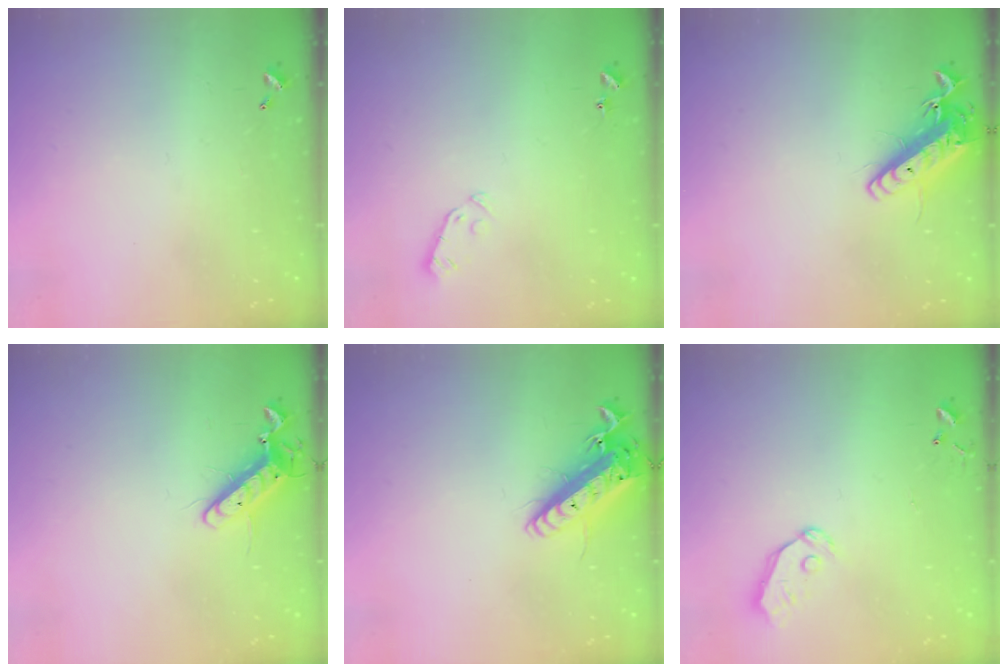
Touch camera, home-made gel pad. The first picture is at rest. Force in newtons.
{"total": 3.7, "press": 3.6, "slide": 0.9}
{"total": 15.0, "press": 14.7, "slide": 2.8}
{"total": 11.6, "press": 11.5, "slide": 1.5}
{"total": 16.4, "press": 16.0, "slide": 3.4}
{"total": 6.1, "press": 6.1, "slide": 0.6}